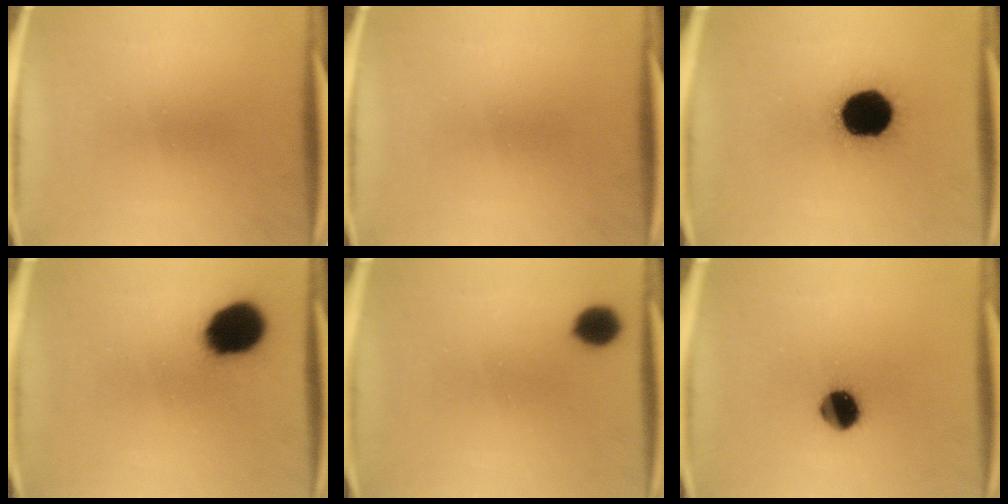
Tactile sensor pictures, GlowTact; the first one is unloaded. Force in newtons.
{"total": 0.0}
{"total": 19.3}
{"total": 13.7}
{"total": 6.2}
{"total": 8.3}